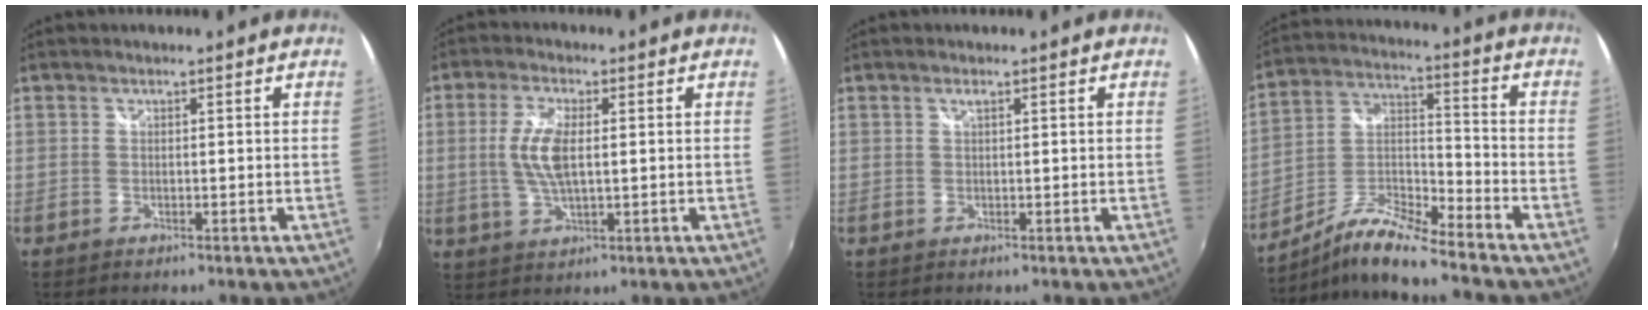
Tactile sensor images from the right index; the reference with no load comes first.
{"total": 7.2, "force": [0.6, 2.8, 6.6], "torque": [-0.135, 0.001, 0.014]}
{"total": 0.7, "force": [0.4, 0.0, 0.5], "torque": [-0.010, 0.003, 0.006]}
{"total": 11.2, "force": [-9.7, 0.4, 5.7], "torque": [-0.123, 0.012, -0.193]}